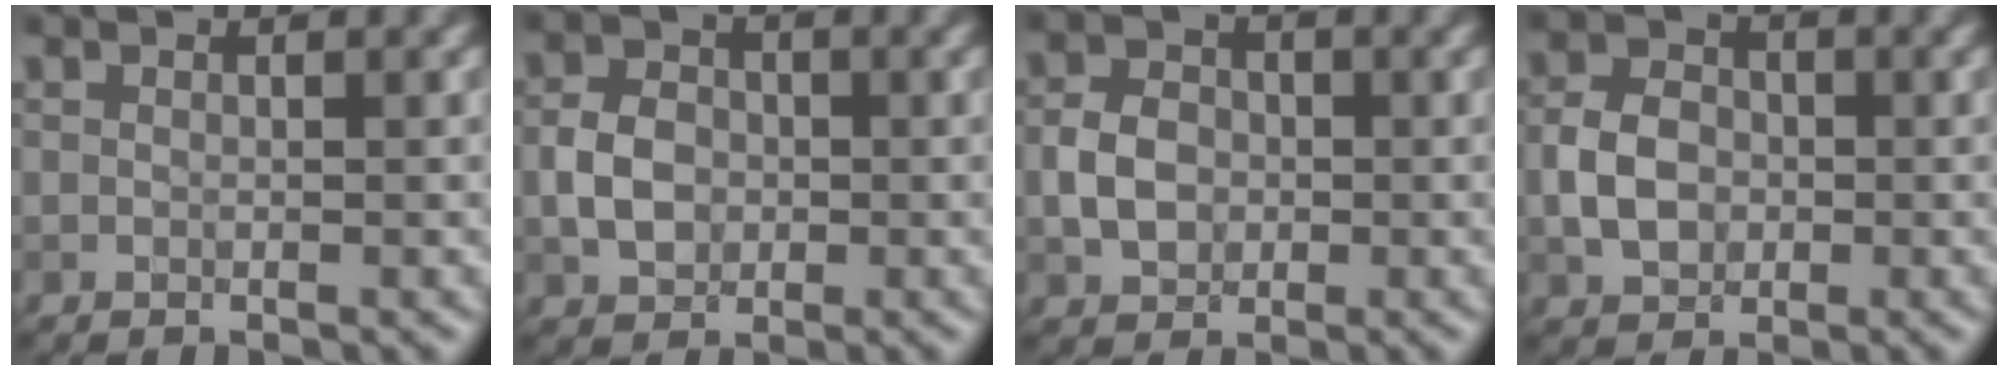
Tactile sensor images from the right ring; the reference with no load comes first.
{"total": 3.5, "force": [-0.5, 2.7, 2.1], "torque": [-0.040, 0.004, -0.014]}
{"total": 3.4, "force": [-0.5, 2.7, 2.0], "torque": [-0.039, 0.004, -0.014]}
{"total": 4.0, "force": [-0.7, 3.1, 2.5], "torque": [-0.047, 0.003, -0.017]}